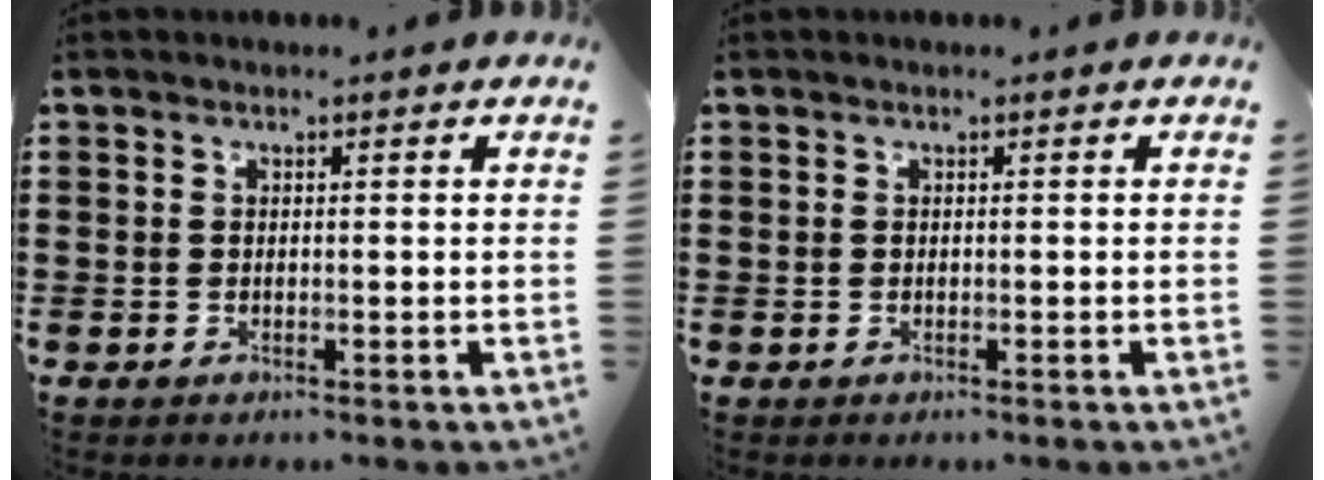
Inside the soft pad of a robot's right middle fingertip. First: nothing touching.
{"total": 0.0}